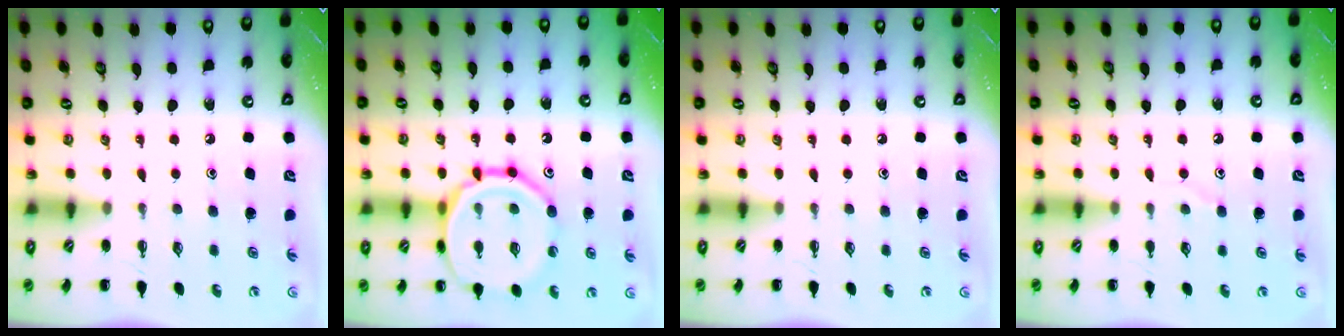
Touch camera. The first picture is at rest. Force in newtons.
{"total": 18.0, "press": 17.9, "slide": 2.3}
{"total": 0.0}
{"total": 5.7, "press": 5.6, "slide": 1.0}